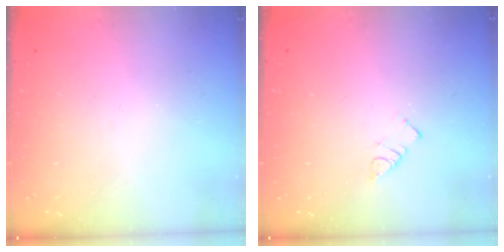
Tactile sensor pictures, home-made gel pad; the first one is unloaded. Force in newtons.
{"total": 2.7, "press": 2.7, "slide": 0.4}